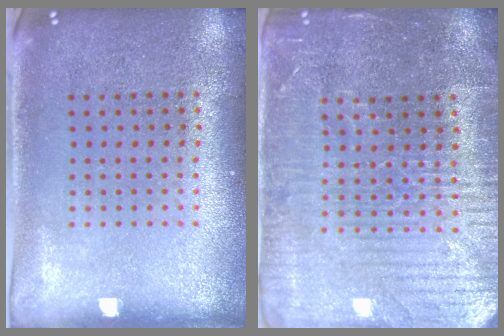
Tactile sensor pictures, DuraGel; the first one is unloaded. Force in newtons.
{"total": 4.4, "press": 4.1, "slide": 1.5}